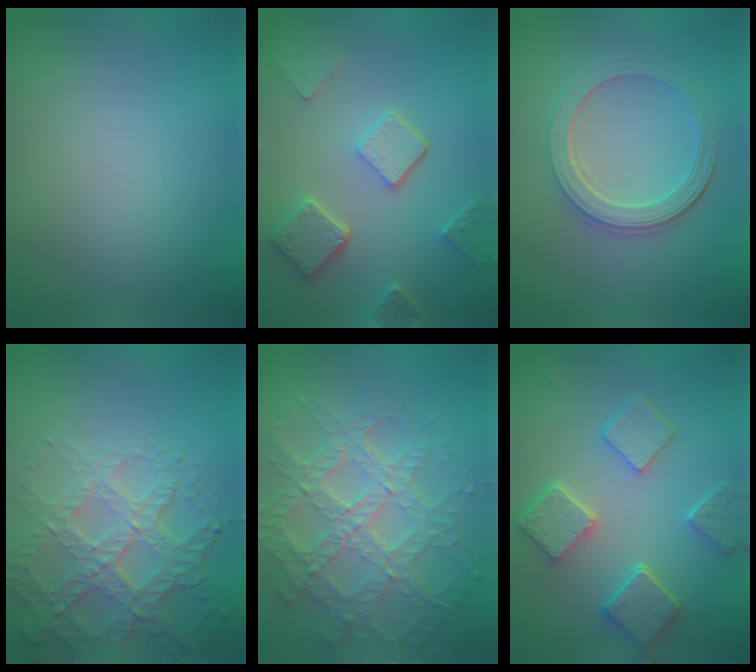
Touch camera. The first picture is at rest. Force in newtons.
{"total": 4.9, "press": 3.8, "slide": 3.0}
{"total": 4.7, "press": 3.6, "slide": 3.1}
{"total": 7.4, "press": 5.2, "slide": 5.2}
{"total": 7.9, "press": 5.7, "slide": 5.4}
{"total": 5.4, "press": 4.5, "slide": 2.9}